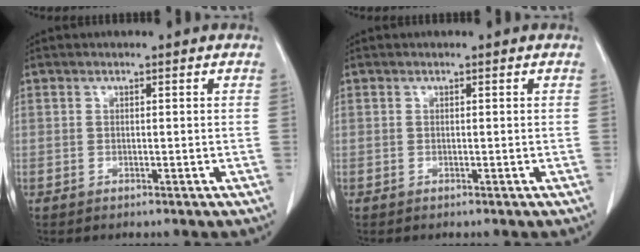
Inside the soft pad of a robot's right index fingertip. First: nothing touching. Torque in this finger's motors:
{"motor_torque": [0.00, 0.00, 0.00, 0.00]}